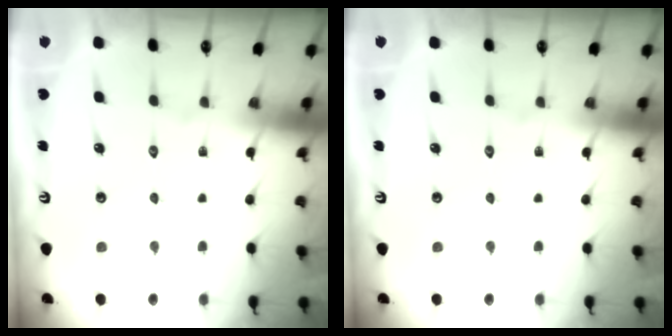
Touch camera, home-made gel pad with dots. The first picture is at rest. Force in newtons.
{"total": 0.0}